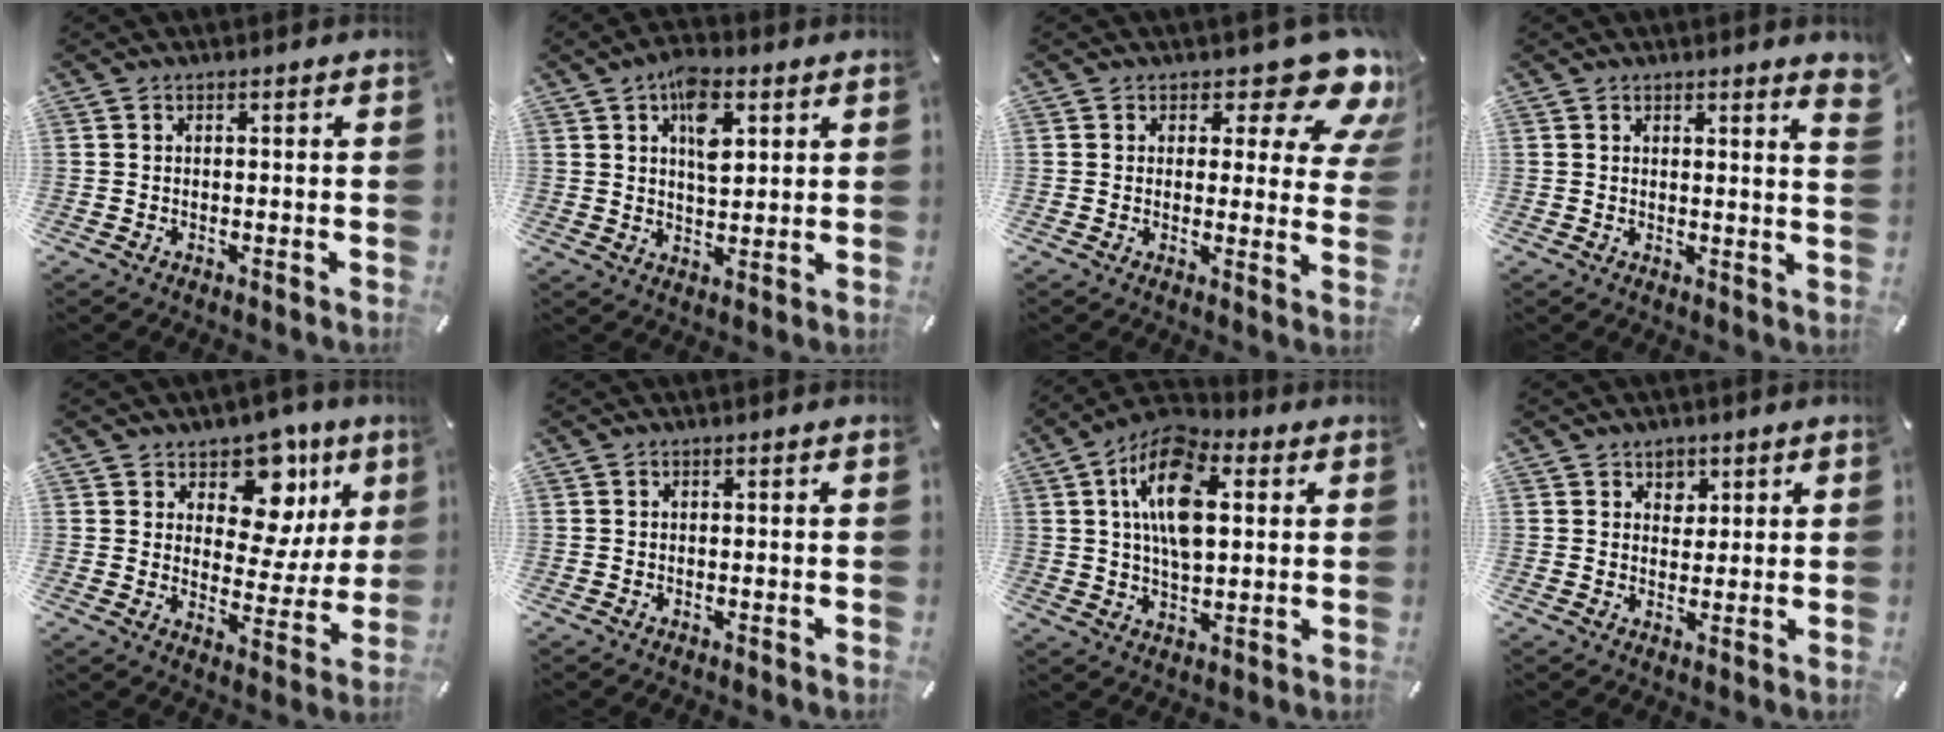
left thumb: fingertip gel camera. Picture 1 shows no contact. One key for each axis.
{"total": 9.3, "fx": 3.9, "fy": 5.1, "fz": 6.7, "tx": -0.100, "ty": -0.004, "tz": 0.064}
{"total": 12.0, "fx": 7.3, "fy": 5.4, "fz": 7.9, "tx": -0.088, "ty": -0.060, "tz": 0.121}
{"total": 2.7, "fx": 2.0, "fy": 0.1, "fz": 1.8, "tx": -0.025, "ty": -0.011, "tz": 0.032}
{"total": 12.9, "fx": 7.8, "fy": 8.1, "fz": 6.3, "tx": -0.082, "ty": -0.065, "tz": 0.137}
{"total": 0.0}
{"total": 14.9, "fx": 4.0, "fy": 8.4, "fz": 11.6, "tx": -0.224, "ty": 0.001, "tz": 0.067}
{"total": 3.5, "fx": 1.8, "fy": 3.0, "fz": 0.6, "tx": 0.011, "ty": -0.007, "tz": 0.025}